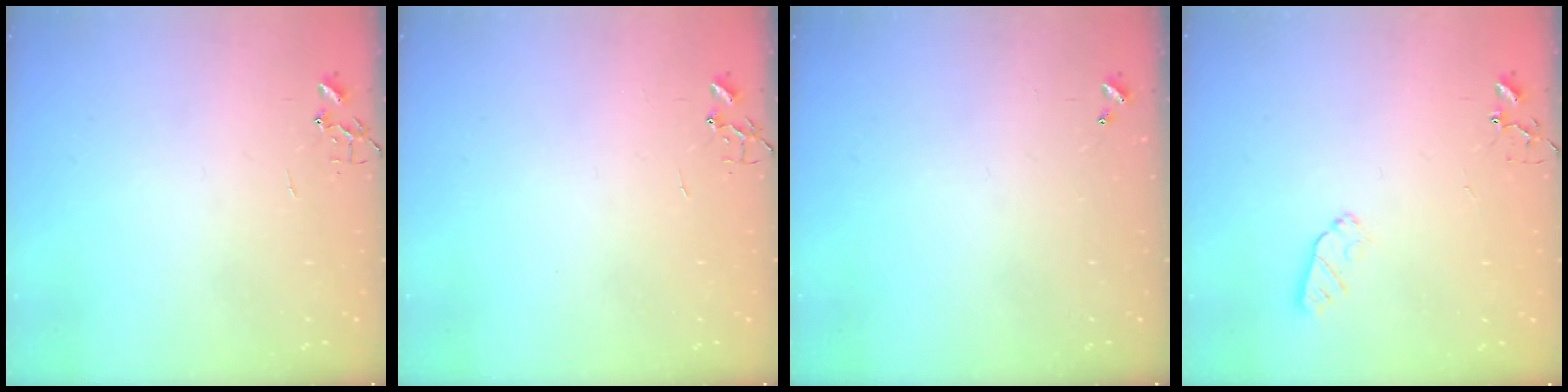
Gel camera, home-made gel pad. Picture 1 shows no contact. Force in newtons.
{"total": 0.0}
{"total": 0.0}
{"total": 5.5, "press": 5.4, "slide": 1.1}